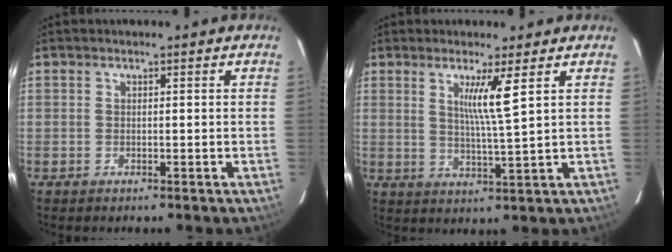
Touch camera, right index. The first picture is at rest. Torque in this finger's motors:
{"motor_torque": [0.70, 0.30, 0.23, 0.06]}